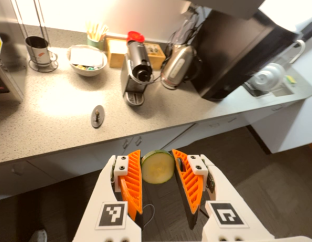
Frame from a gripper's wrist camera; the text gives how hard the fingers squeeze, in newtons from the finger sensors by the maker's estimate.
{"total": 10.9, "left": 11.9, "right": 9.9}